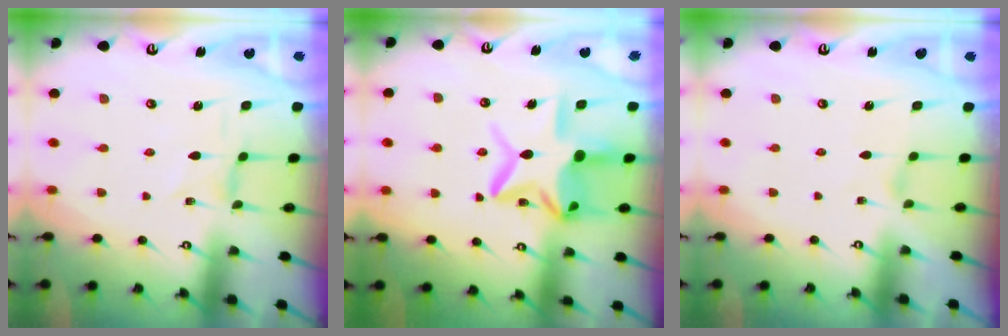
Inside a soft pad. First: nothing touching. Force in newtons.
{"total": 16.0, "press": 16.0, "slide": 1.7}
{"total": 0.0}